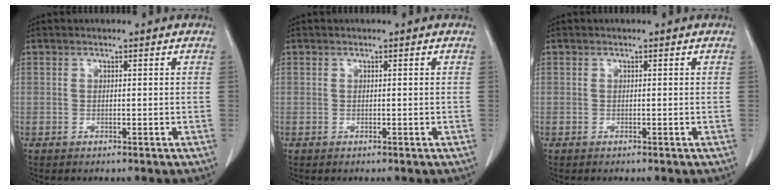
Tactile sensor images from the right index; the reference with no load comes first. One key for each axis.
{"total": 0.0}
{"total": 0.0}